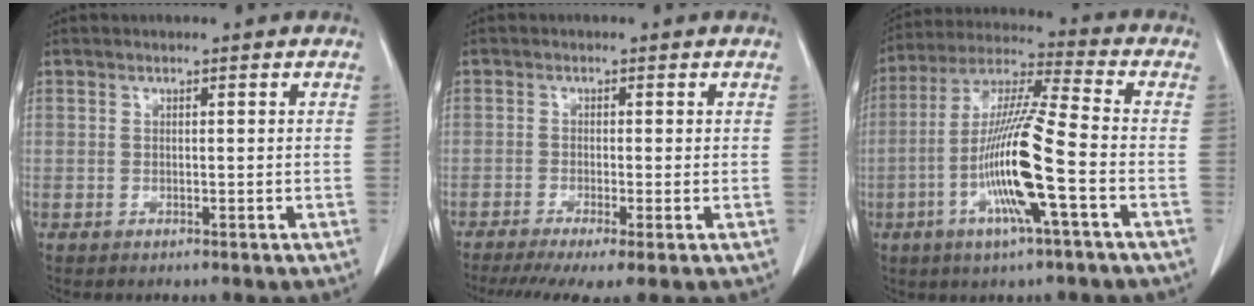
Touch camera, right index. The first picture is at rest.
{"total": 6.8, "force": [-4.7, 0.5, 4.9], "torque": [-0.079, -0.012, -0.078]}
{"total": 14.8, "force": [-4.3, 0.1, 14.2], "torque": [-0.285, -0.005, -0.088]}